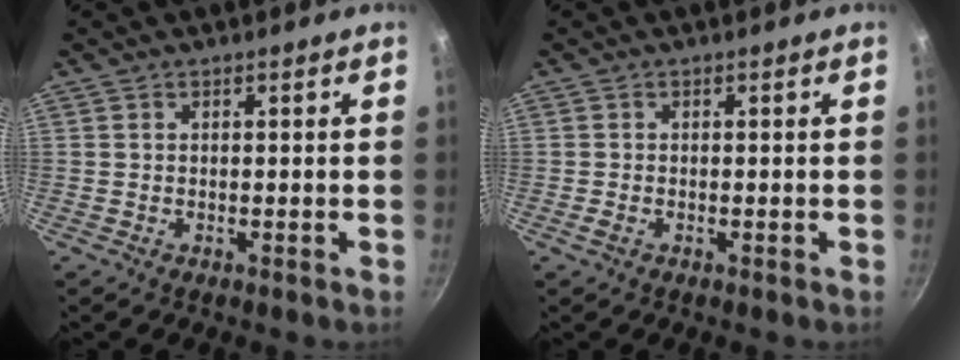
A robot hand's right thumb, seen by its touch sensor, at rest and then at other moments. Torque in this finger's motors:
{"motor_torque": [-0.01, -0.36, -0.26, 0.26, 0.00]}